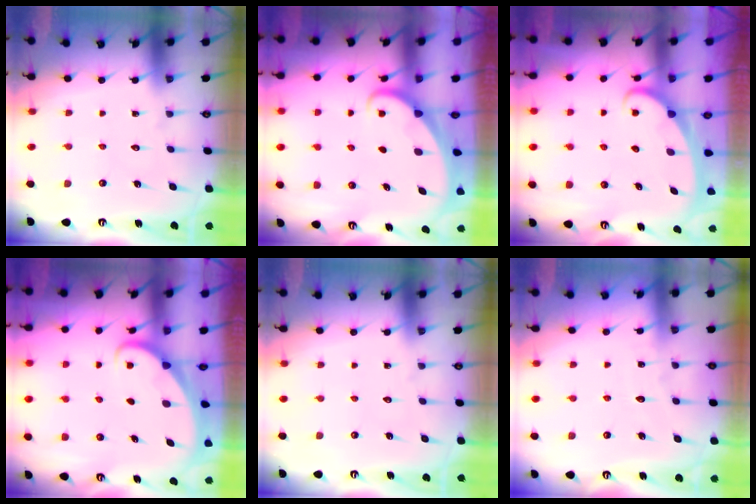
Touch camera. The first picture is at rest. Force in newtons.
{"total": 1.6, "press": 1.6, "slide": 0.0}
{"total": 2.6, "press": 2.6, "slide": 0.3}
{"total": 1.8, "press": 1.8, "slide": 0.1}
{"total": 0.0}
{"total": 3.6, "press": 3.6, "slide": 0.4}